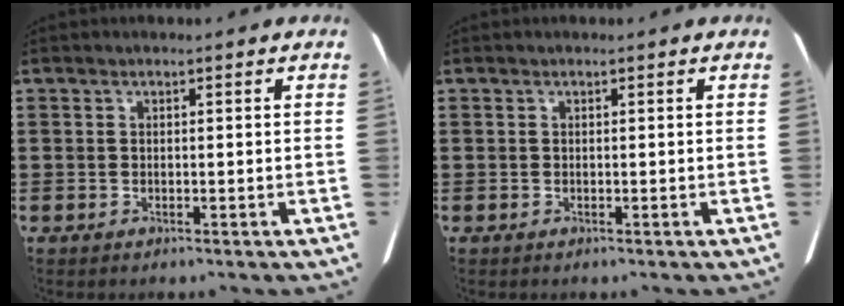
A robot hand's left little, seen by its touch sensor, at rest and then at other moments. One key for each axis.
{"total": 0.0}